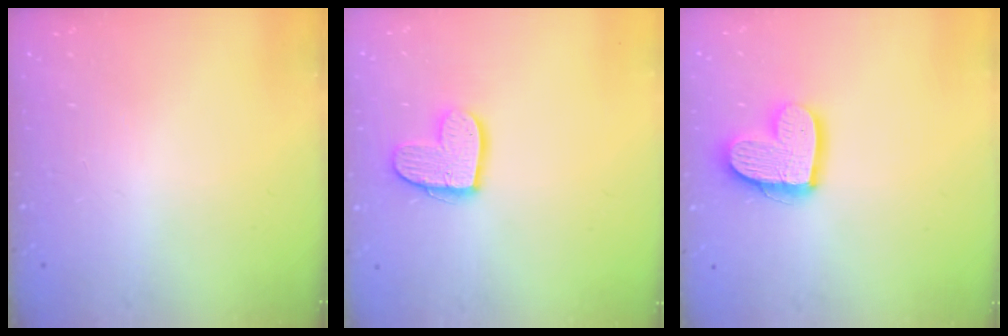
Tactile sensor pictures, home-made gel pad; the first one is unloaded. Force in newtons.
{"total": 13.5, "press": 13.5, "slide": 0.9}
{"total": 15.7, "press": 15.7, "slide": 1.4}